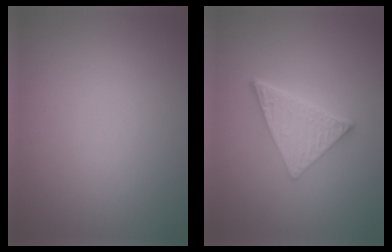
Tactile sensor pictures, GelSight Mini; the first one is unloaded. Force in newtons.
{"total": 5.1, "press": 3.6, "slide": 3.7}